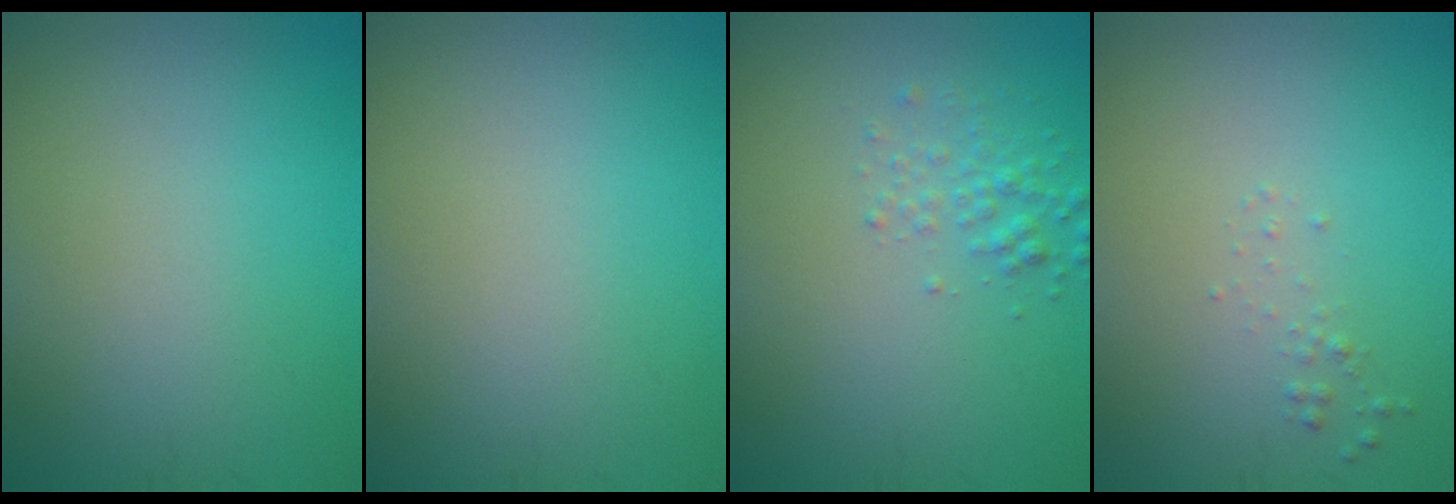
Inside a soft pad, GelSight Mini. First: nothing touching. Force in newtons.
{"total": 0.0}
{"total": 1.6, "press": 1.6, "slide": 0.1}
{"total": 0.6, "press": 0.6, "slide": 0.0}